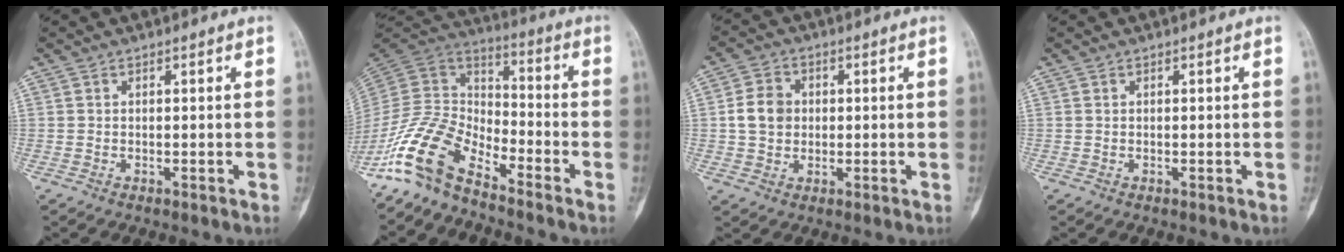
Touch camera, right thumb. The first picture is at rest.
{"total": 12.5, "force": [-9.6, 5.2, 6.1], "torque": [-0.121, 0.085, -0.202]}
{"total": 6.1, "force": [0.4, 5.1, 3.4], "torque": [-0.047, 0.007, 0.004]}
{"total": 0.0}